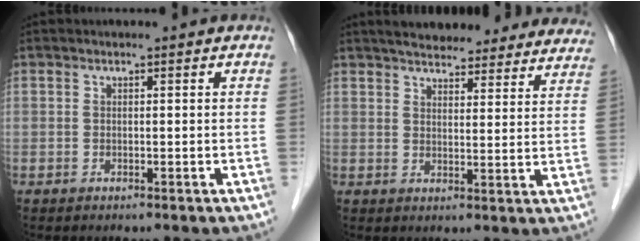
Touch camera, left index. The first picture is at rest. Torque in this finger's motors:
{"motor_torque": [0.10, -0.11, 0.03, 0.08]}